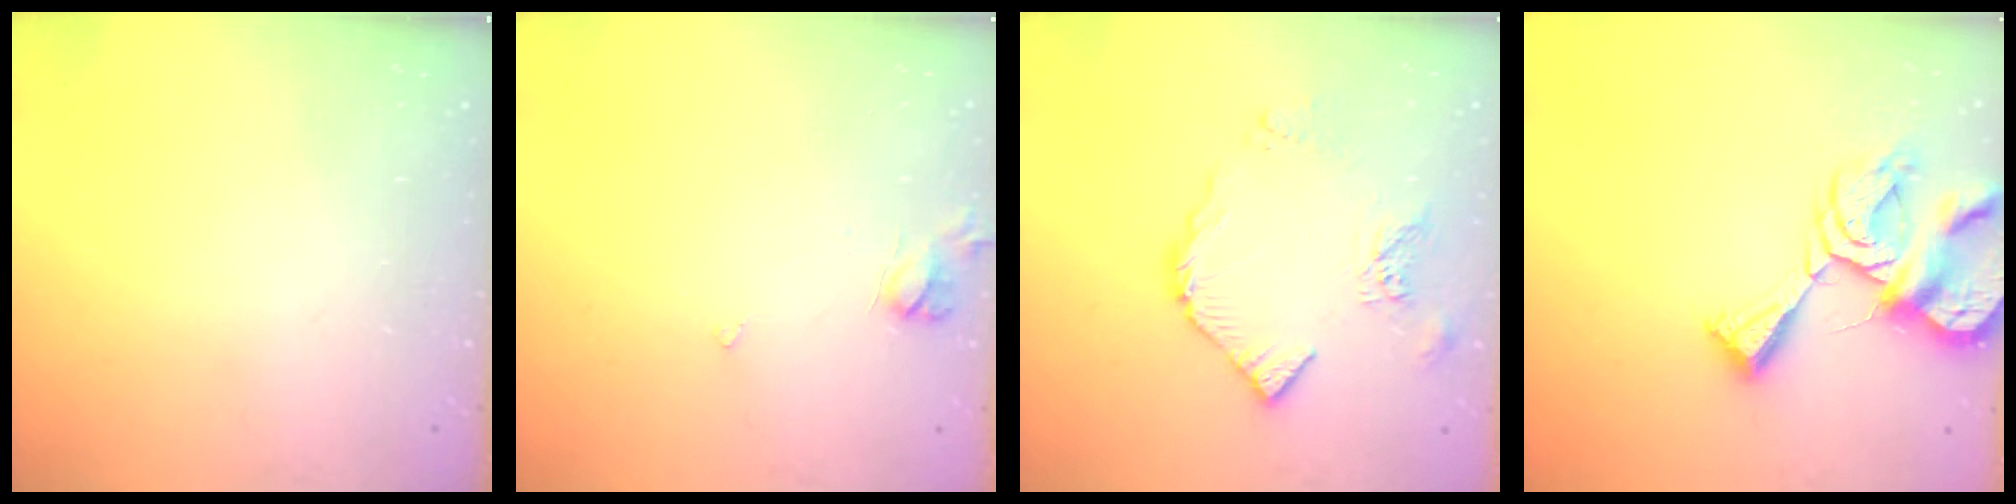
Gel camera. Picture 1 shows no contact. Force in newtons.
{"total": 4.5, "press": 4.5, "slide": 0.4}
{"total": 9.0, "press": 9.0, "slide": 1.0}
{"total": 12.4, "press": 12.3, "slide": 1.4}